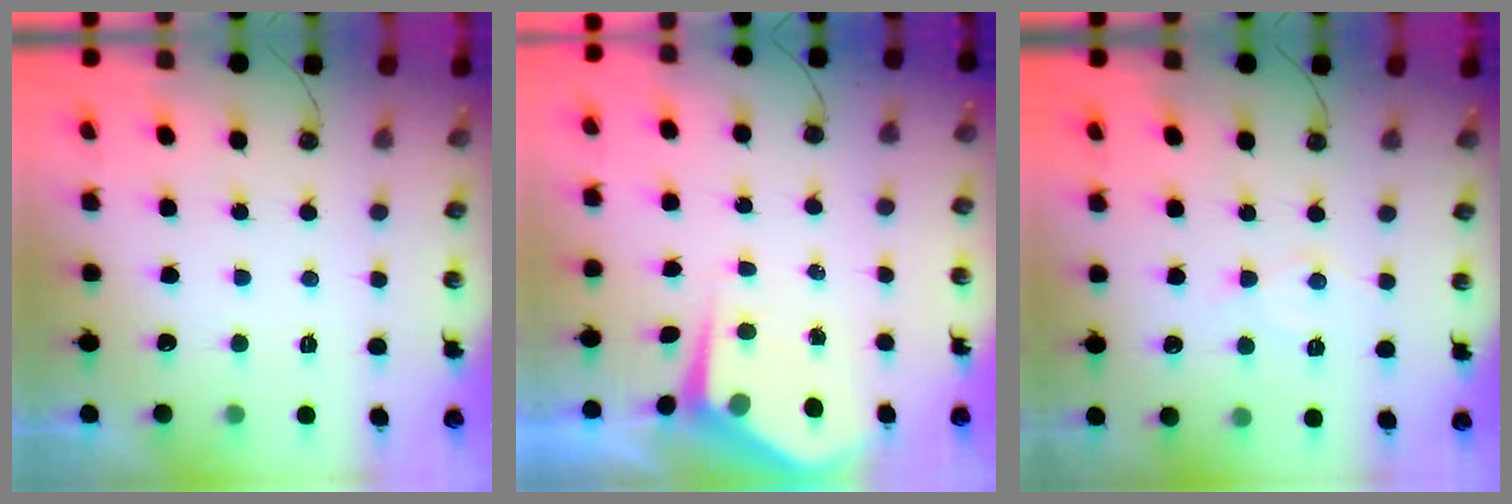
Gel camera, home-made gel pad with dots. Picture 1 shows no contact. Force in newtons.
{"total": 5.0, "press": 5.0, "slide": 0.6}
{"total": 6.8, "press": 6.8, "slide": 0.5}